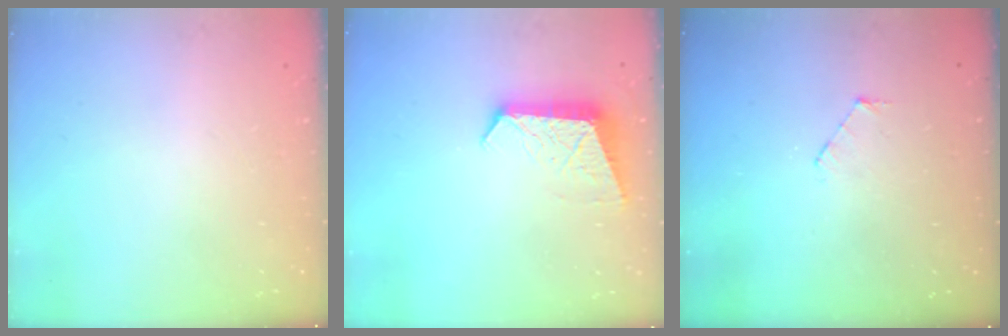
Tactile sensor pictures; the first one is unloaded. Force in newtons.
{"total": 8.8, "press": 8.8, "slide": 0.7}
{"total": 3.8, "press": 3.8, "slide": 0.4}